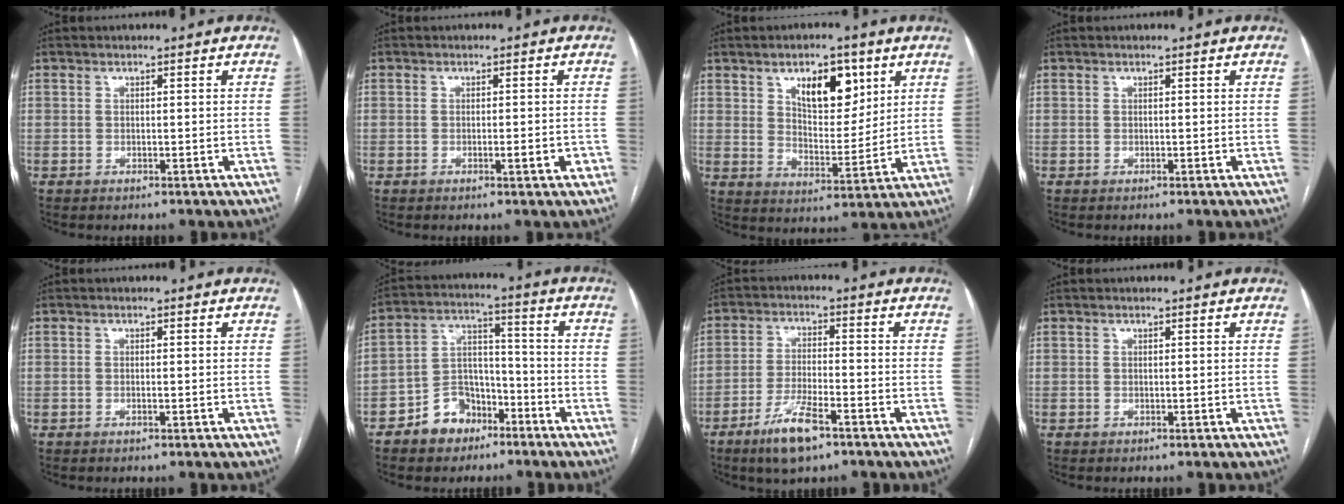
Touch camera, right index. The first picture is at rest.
{"total": 1.6, "force": [-0.5, 0.3, 1.5], "torque": [-0.022, -0.001, -0.006]}
{"total": 9.9, "force": [5.0, 4.5, 7.3], "torque": [-0.115, 0.003, 0.088]}
{"total": 0.0}
{"total": 0.0}
{"total": 8.8, "force": [-5.5, 6.1, 3.3], "torque": [-0.066, 0.027, -0.092]}
{"total": 8.2, "force": [-5.2, 1.7, 6.1], "torque": [-0.120, -0.011, -0.091]}
{"total": 0.0}